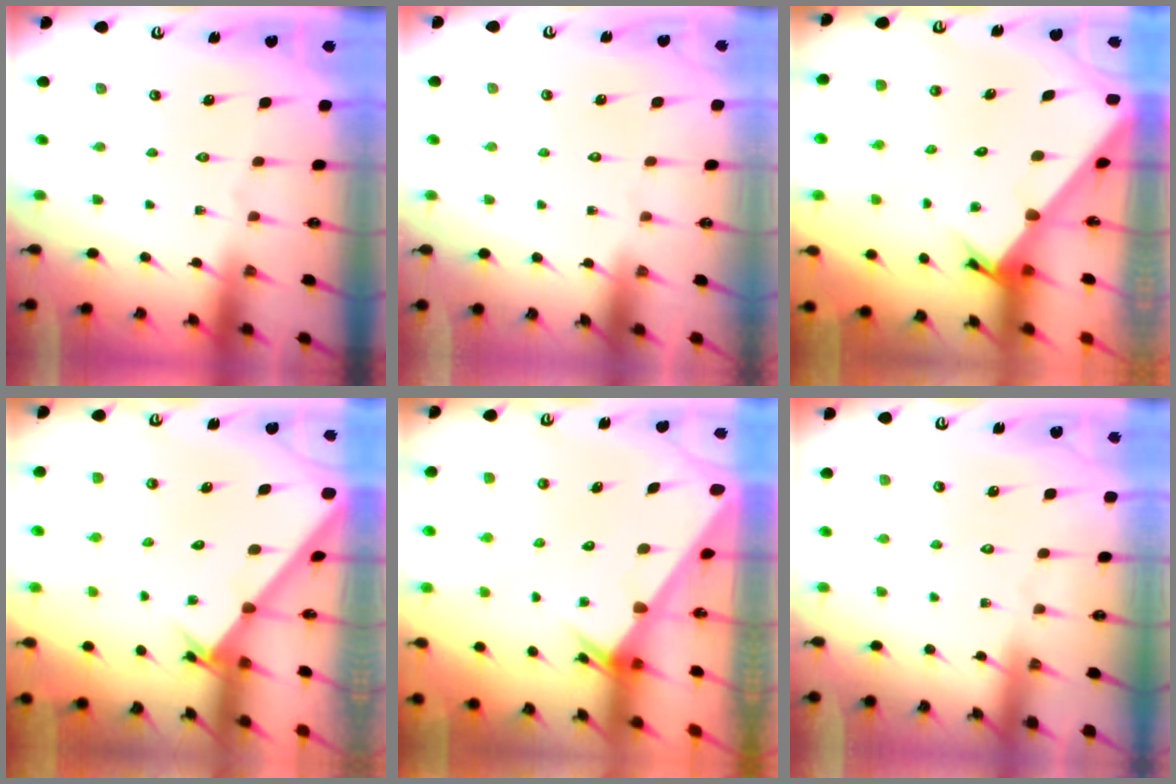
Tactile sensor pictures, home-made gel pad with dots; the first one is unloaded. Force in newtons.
{"total": 1.7, "press": 1.7, "slide": 0.1}
{"total": 2.9, "press": 2.9, "slide": 0.2}
{"total": 2.2, "press": 2.2, "slide": 0.2}
{"total": 2.4, "press": 2.4, "slide": 0.1}
{"total": 2.5, "press": 2.5, "slide": 0.3}